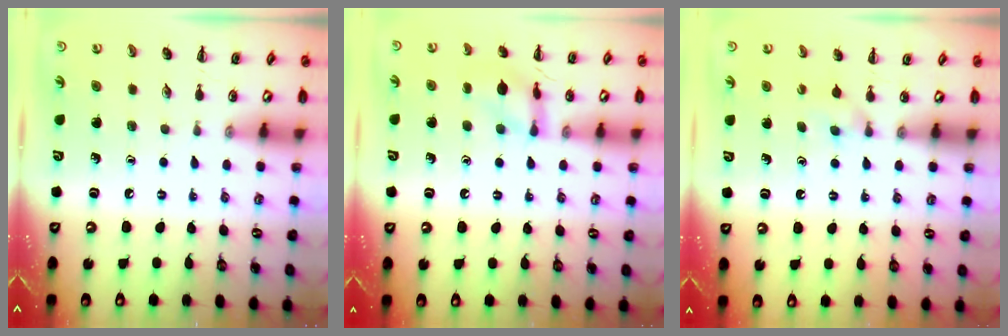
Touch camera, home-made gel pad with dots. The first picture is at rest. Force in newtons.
{"total": 11.4, "press": 11.4, "slide": 0.9}
{"total": 2.9, "press": 2.7, "slide": 1.2}